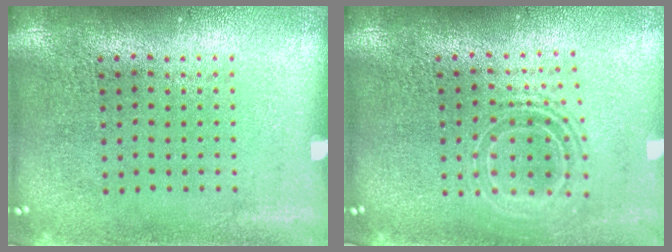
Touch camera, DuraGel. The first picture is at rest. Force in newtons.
{"total": 1.6, "press": 1.3, "slide": 1.0}